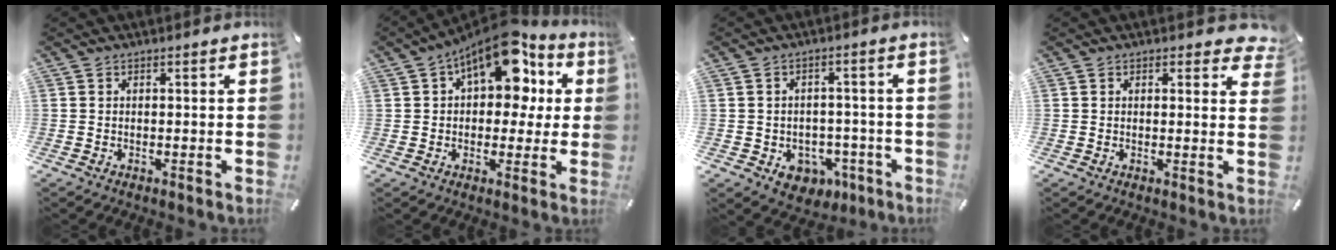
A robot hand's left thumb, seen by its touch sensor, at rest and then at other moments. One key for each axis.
{"total": 15.0, "fx": 7.6, "fy": 8.4, "fz": 9.8, "tx": -0.139, "ty": -0.044, "tz": 0.130}
{"total": 5.9, "fx": -1.5, "fy": 5.3, "fz": 2.2, "tx": -0.029, "ty": 0.006, "tz": -0.021}
{"total": 2.7, "fx": 1.6, "fy": 1.5, "fz": 1.7, "tx": -0.013, "ty": -0.005, "tz": 0.023}